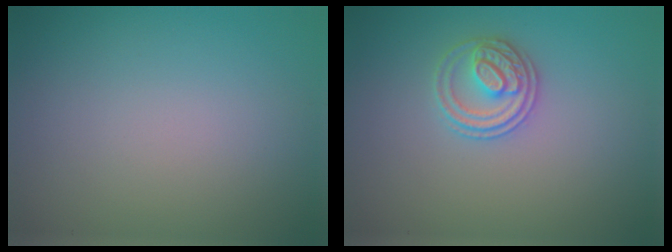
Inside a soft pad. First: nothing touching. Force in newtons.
{"total": 2.7, "press": 2.7, "slide": 0.6}